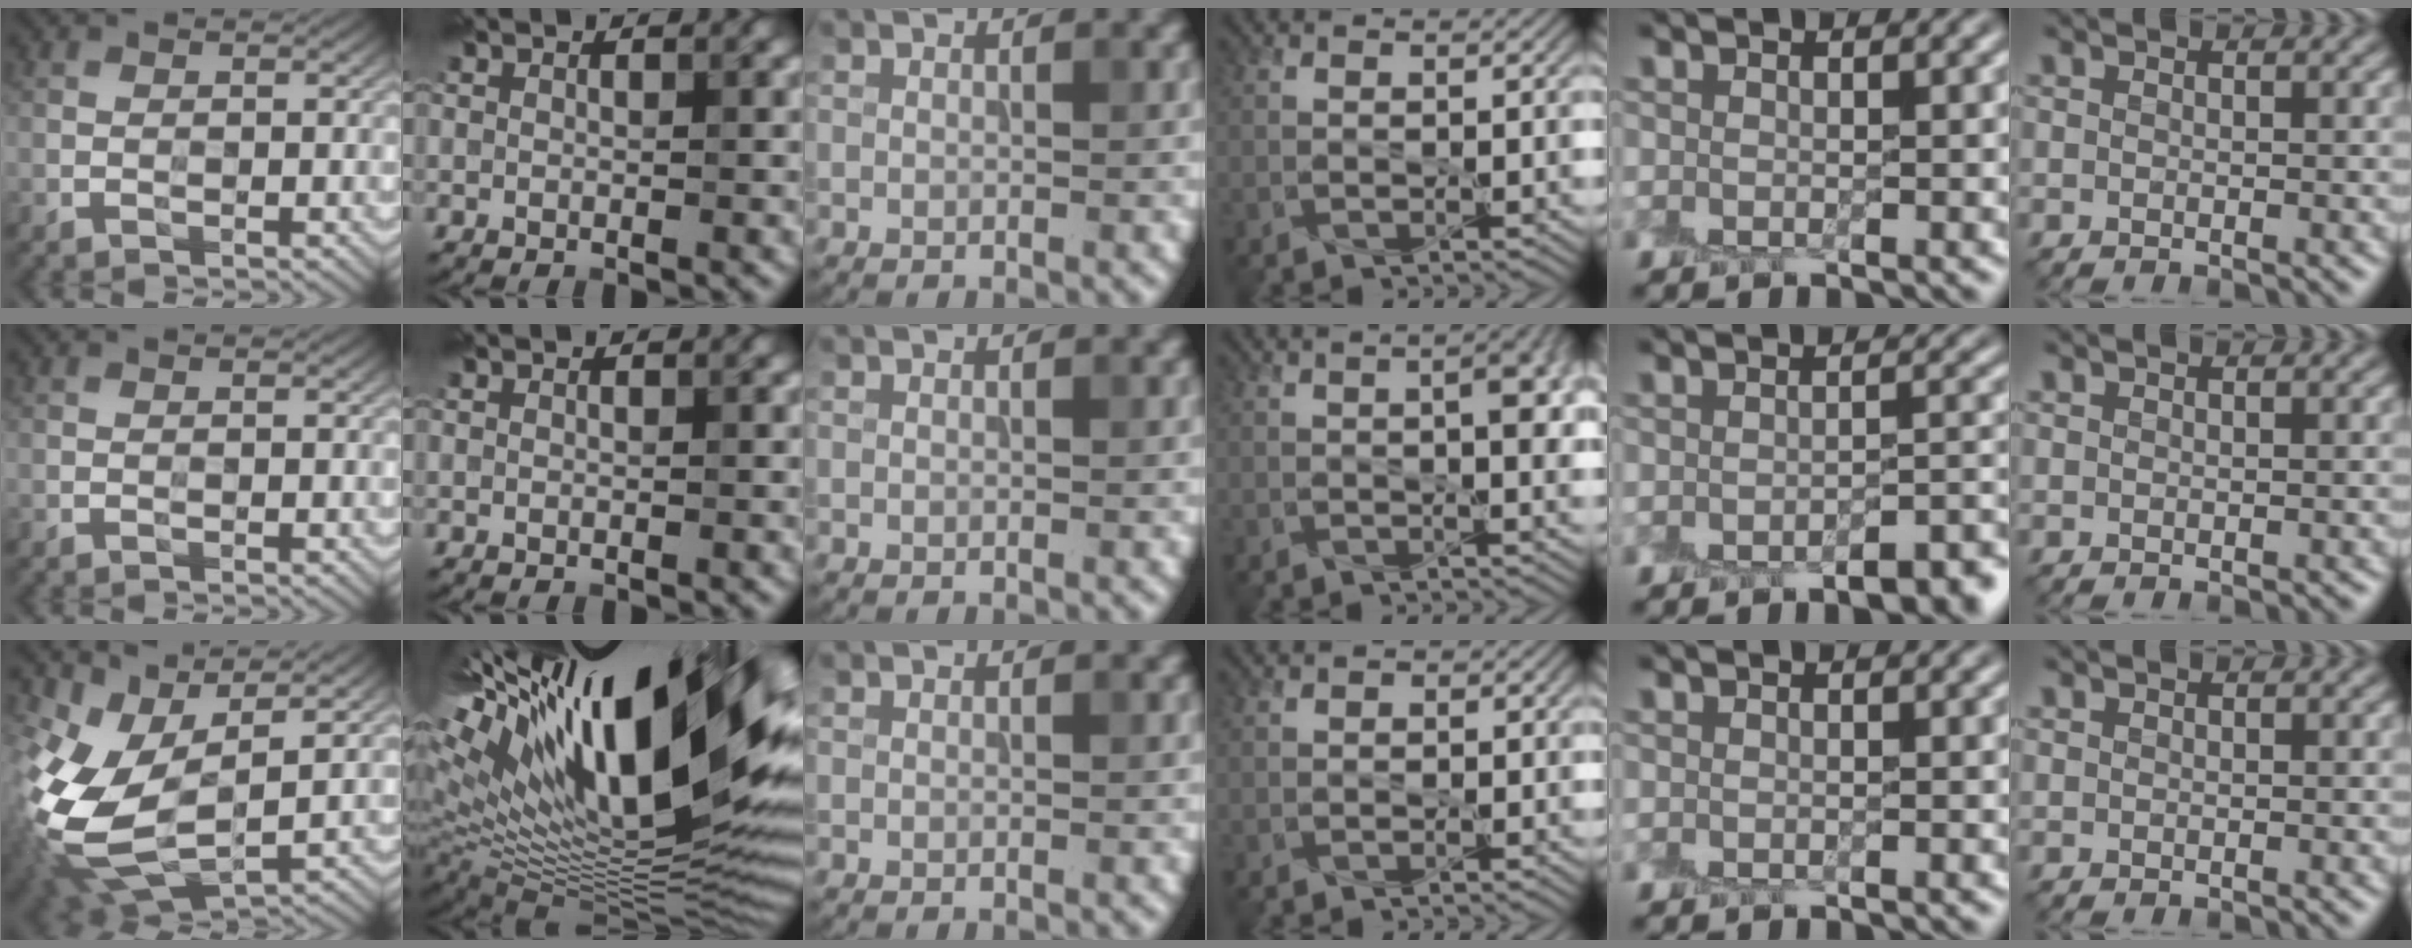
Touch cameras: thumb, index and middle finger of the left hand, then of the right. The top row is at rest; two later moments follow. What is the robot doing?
{"motion": "peel", "object": "cling film"}